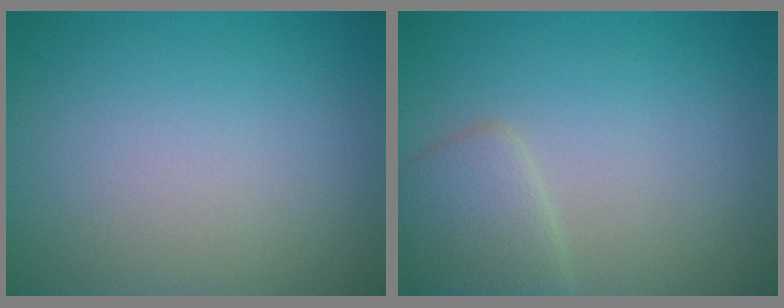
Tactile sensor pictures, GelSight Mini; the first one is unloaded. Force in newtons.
{"total": 2.6, "press": 2.6, "slide": 0.1}